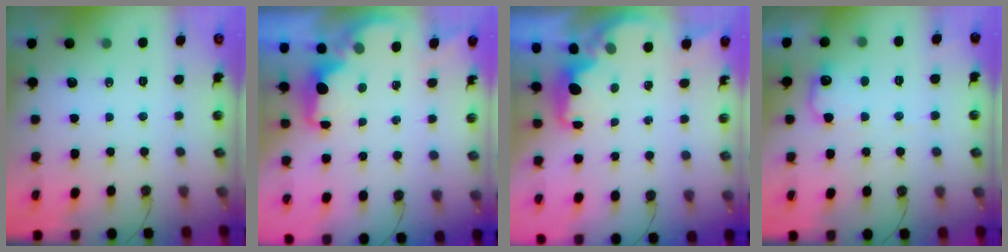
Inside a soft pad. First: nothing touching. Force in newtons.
{"total": 2.2, "press": 2.0, "slide": 0.7}
{"total": 2.3, "press": 2.1, "slide": 0.8}
{"total": 10.0, "press": 10.0, "slide": 0.8}